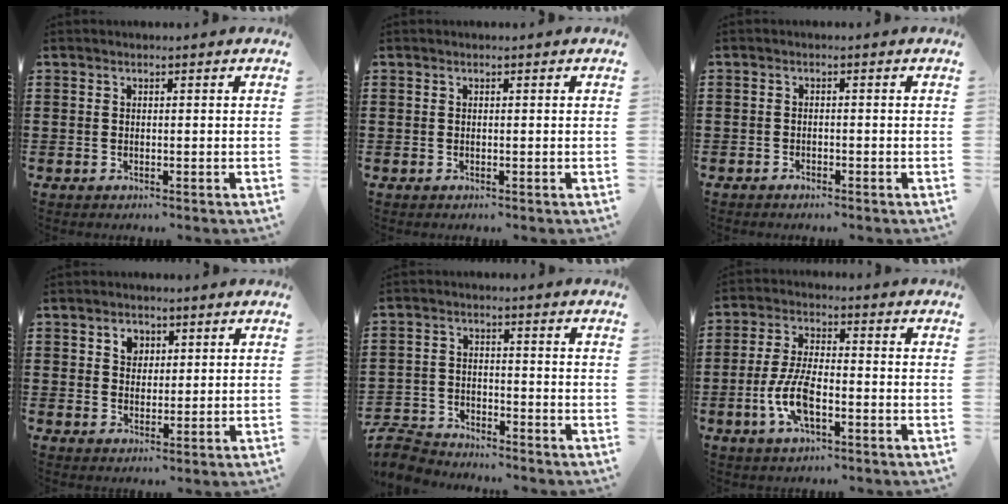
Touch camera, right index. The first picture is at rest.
{"total": 0.0}
{"total": 0.9, "force": [-0.8, 0.2, 0.1], "torque": [-0.005, 0.001, -0.017]}
{"total": 2.8, "force": [1.3, 2.2, 1.0], "torque": [-0.029, 0.009, 0.023]}
{"total": 4.7, "force": [-4.6, 0.9, 0.5], "torque": [-0.032, 0.000, -0.101]}
{"total": 8.1, "force": [-2.6, 3.1, 7.0], "torque": [-0.164, -0.010, -0.054]}